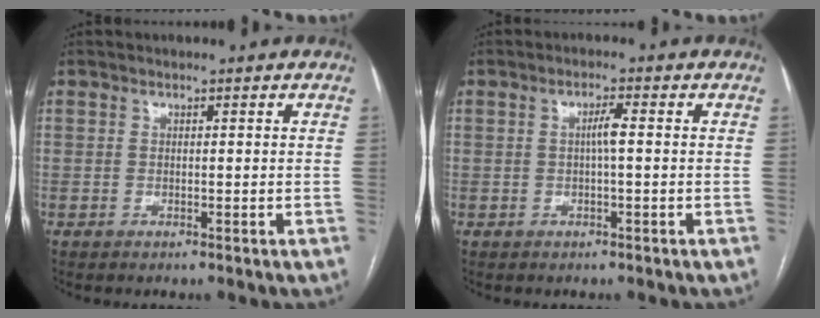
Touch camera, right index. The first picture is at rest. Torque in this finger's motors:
{"motor_torque": [0.15, -0.03, 0.08, 0.06]}